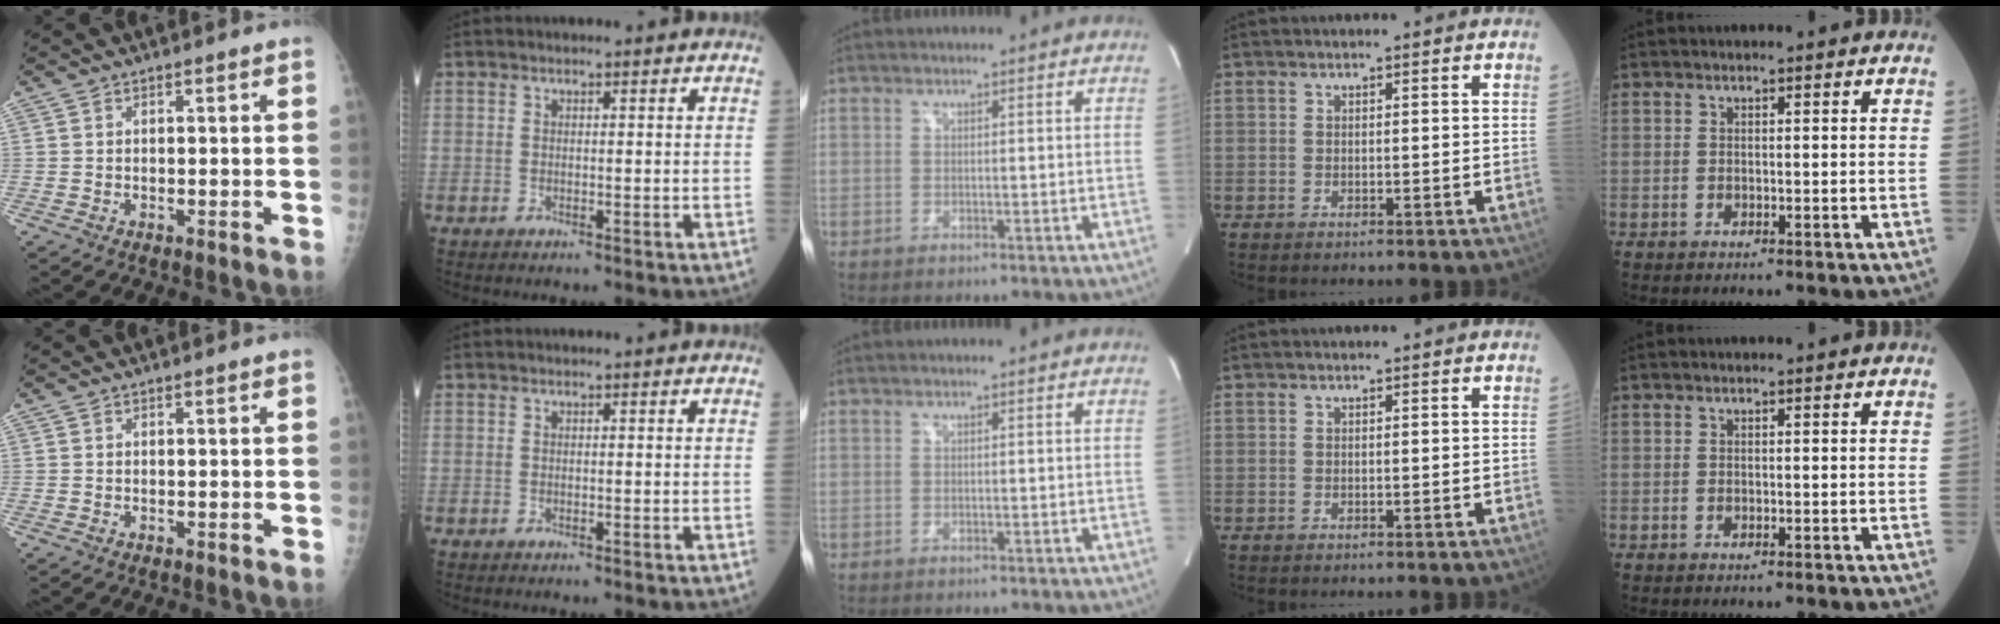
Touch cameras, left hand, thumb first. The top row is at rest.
{}